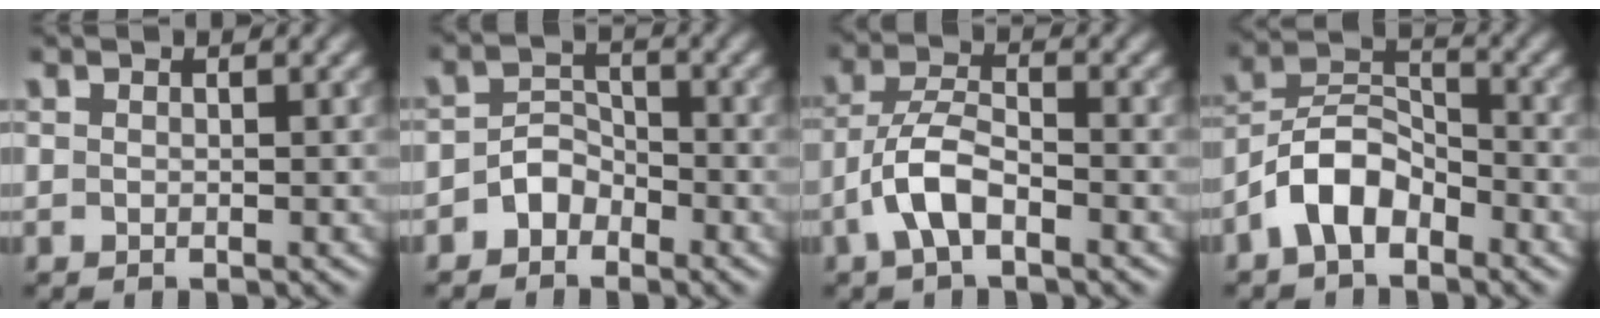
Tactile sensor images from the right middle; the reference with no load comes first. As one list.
[{"total": 2.4, "force": [-1.5, 1.6, 0.8], "torque": [-0.010, 0.012, -0.032]}, {"total": 4.1, "force": [-2.1, 1.6, 3.1], "torque": [-0.062, 0.009, -0.050]}, {"total": 5.5, "force": [-3.3, 3.0, 3.4], "torque": [-0.061, 0.013, -0.072]}]